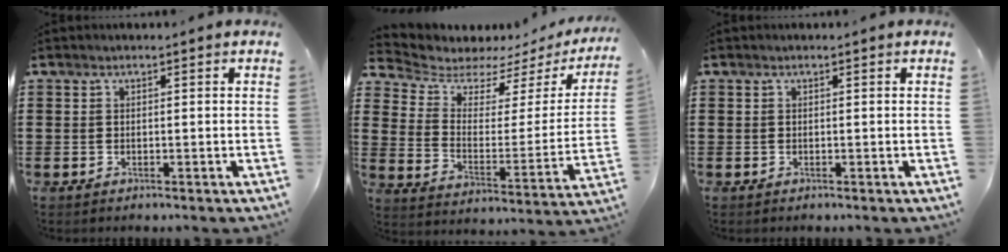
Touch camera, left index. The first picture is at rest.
{"total": 5.0, "force": [4.5, 1.9, 1.0], "torque": [-0.052, -0.035, 0.075]}
{"total": 0.0}